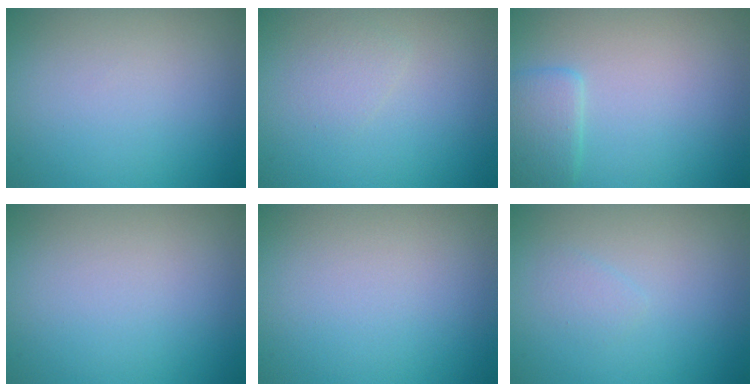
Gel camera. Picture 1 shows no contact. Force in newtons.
{"total": 1.1, "press": 1.1, "slide": 0.0}
{"total": 2.3, "press": 2.3, "slide": 0.2}
{"total": 0.0}
{"total": 0.0}
{"total": 0.8, "press": 0.8, "slide": 0.0}